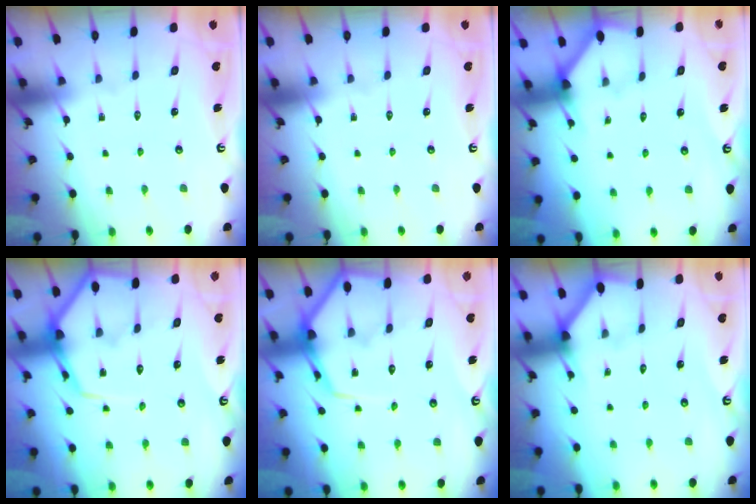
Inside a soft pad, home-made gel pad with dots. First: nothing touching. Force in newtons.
{"total": 0.0}
{"total": 2.6, "press": 2.6, "slide": 0.3}
{"total": 9.8, "press": 9.7, "slide": 1.1}
{"total": 9.8, "press": 9.7, "slide": 1.1}
{"total": 2.2, "press": 2.2, "slide": 0.4}